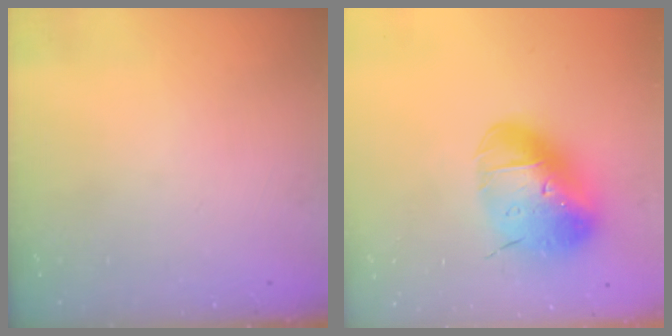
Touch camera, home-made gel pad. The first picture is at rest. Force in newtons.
{"total": 20.4, "press": 20.2, "slide": 3.2}